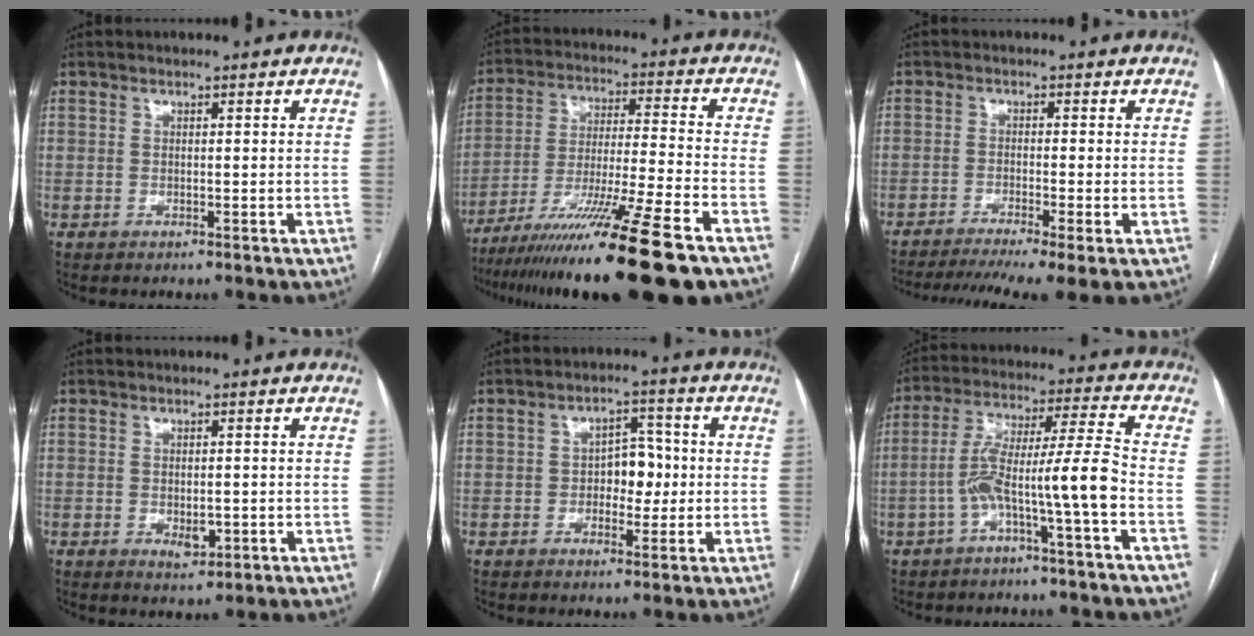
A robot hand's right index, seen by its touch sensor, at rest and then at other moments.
{"total": 20.7, "force": [-14.8, -0.9, 14.5], "torque": [-0.224, -0.044, -0.248]}
{"total": 10.6, "force": [-7.8, 0.1, 7.2], "torque": [-0.108, -0.014, -0.121]}
{"total": 2.6, "force": [-0.6, 1.5, 2.1], "torque": [-0.030, -0.002, -0.002]}
{"total": 5.3, "force": [-0.4, 3.2, 4.2], "torque": [-0.056, 0.016, -0.005]}
{"total": 10.0, "force": [-3.8, -0.7, 9.3], "torque": [-0.171, 0.035, -0.065]}